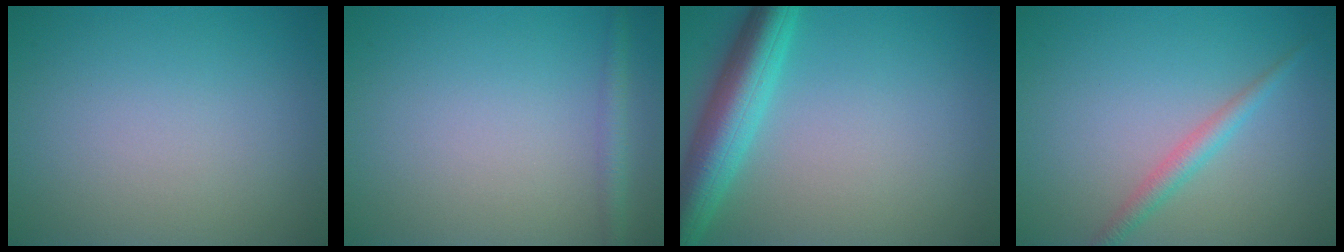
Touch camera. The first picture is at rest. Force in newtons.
{"total": 1.6, "press": 1.6, "slide": 0.1}
{"total": 6.1, "press": 6.1, "slide": 0.3}
{"total": 2.0, "press": 2.0, "slide": 0.0}